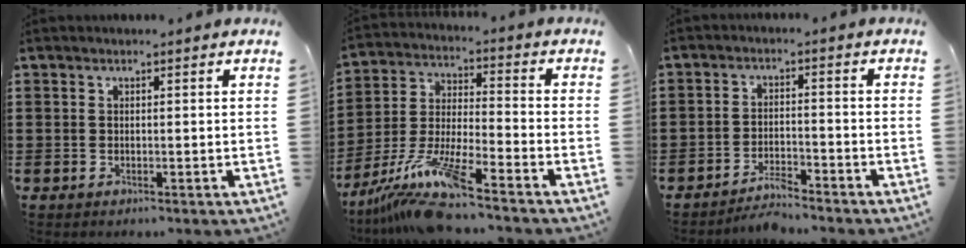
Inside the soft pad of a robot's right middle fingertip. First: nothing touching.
{"total": 11.8, "force": [-9.8, 0.2, 6.7], "torque": [-0.146, -0.006, -0.193]}
{"total": 3.7, "force": [-3.7, 0.2, 0.6], "torque": [-0.016, 0.003, -0.076]}